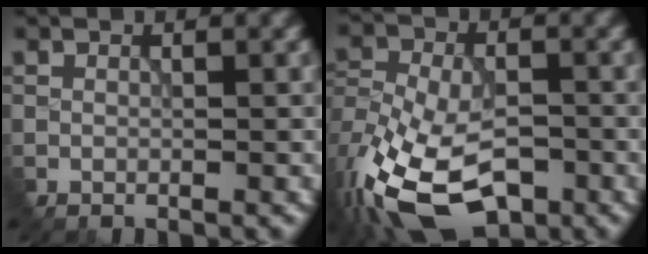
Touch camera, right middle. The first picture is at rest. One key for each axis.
{"total": 14.0, "fx": -8.3, "fy": 8.5, "fz": 7.5, "tx": -0.153, "ty": -0.022, "tz": -0.117}